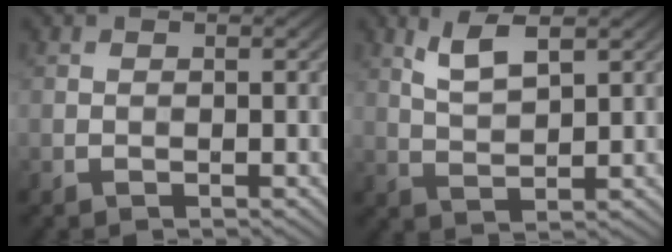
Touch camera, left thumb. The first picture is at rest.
{"total": 4.6, "force": [2.7, 1.4, 3.5], "torque": [-0.086, -0.001, 0.057]}